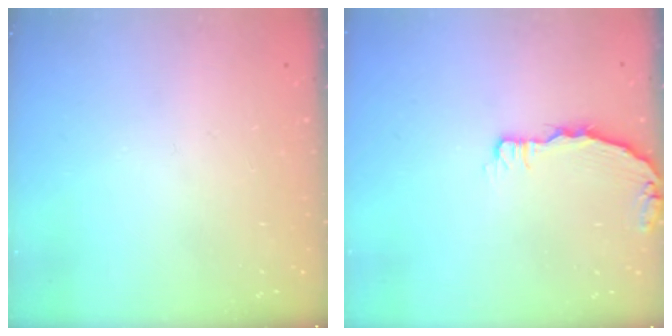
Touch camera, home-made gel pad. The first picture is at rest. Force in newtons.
{"total": 3.2, "press": 3.2, "slide": 0.3}